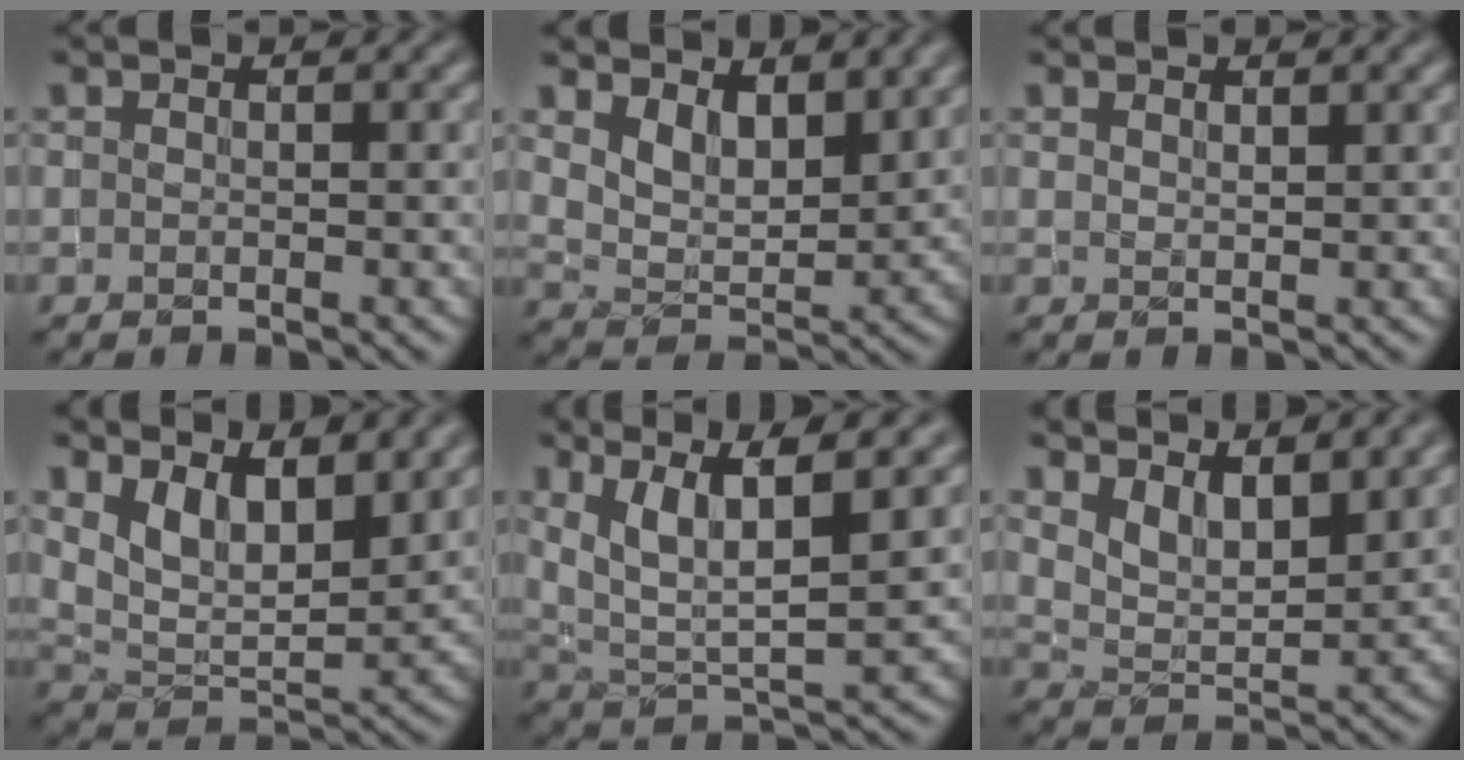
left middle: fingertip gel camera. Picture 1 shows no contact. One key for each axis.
{"total": 4.4, "fx": 2.8, "fy": 2.4, "fz": 2.4, "tx": -0.056, "ty": -0.015, "tz": 0.046}
{"total": 1.1, "fx": 1.0, "fy": 0.2, "fz": 0.3, "tx": -0.010, "ty": -0.001, "tz": 0.020}
{"total": 7.2, "fx": 3.9, "fy": 3.5, "fz": 5.0, "tx": -0.094, "ty": -0.013, "tz": 0.071}
{"total": 9.2, "fx": 4.7, "fy": 3.0, "fz": 7.3, "tx": -0.137, "ty": 0.009, "tz": 0.078}
{"total": 5.5, "fx": 3.8, "fy": 2.3, "fz": 3.2, "tx": -0.062, "ty": -0.005, "tz": 0.062}